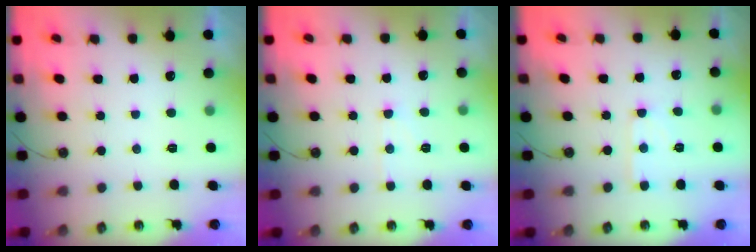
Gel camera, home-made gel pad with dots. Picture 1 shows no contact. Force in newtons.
{"total": 5.2, "press": 5.1, "slide": 0.9}
{"total": 3.9, "press": 3.9, "slide": 0.4}